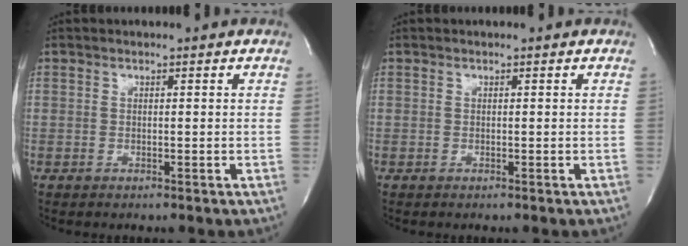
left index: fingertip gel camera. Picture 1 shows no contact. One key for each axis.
{"total": 0.0}